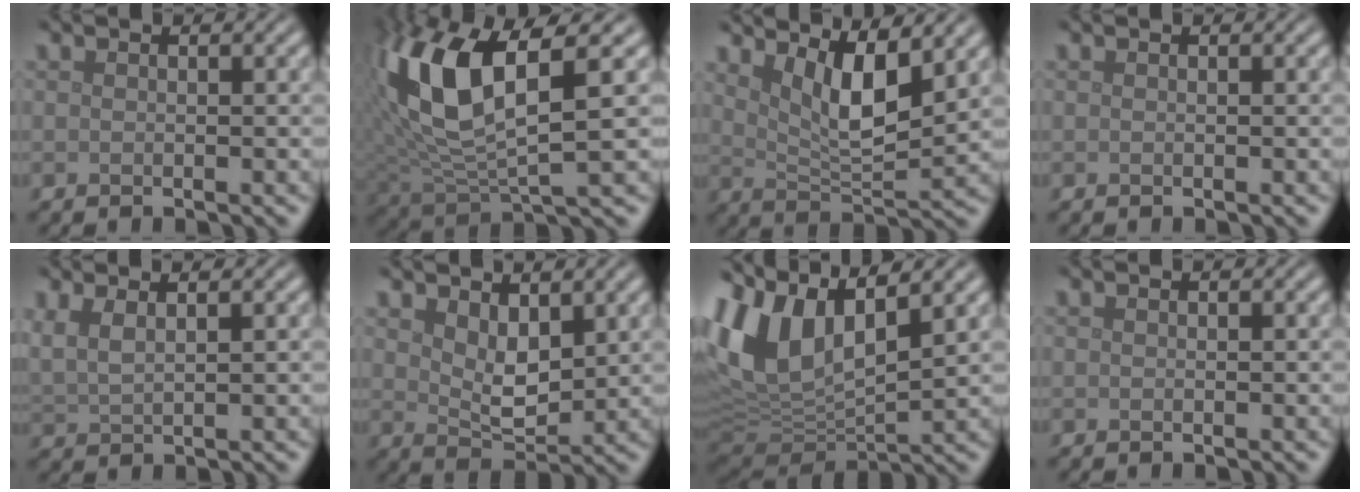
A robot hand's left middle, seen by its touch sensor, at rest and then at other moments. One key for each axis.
{"total": 10.4, "fx": 2.8, "fy": 4.1, "fz": 9.1, "tx": -0.201, "ty": 0.003, "tz": 0.052}
{"total": 5.7, "fx": 2.7, "fy": 1.7, "fz": 4.6, "tx": -0.085, "ty": -0.012, "tz": 0.054}
{"total": 0.0}
{"total": 2.9, "fx": 1.7, "fy": 1.1, "fz": 2.0, "tx": -0.048, "ty": 0.005, "tz": 0.038}
{"total": 3.5, "fx": 1.7, "fy": 1.7, "fz": 2.5, "tx": -0.051, "ty": -0.009, "tz": 0.035}
{"total": 10.0, "fx": 4.4, "fy": 5.1, "fz": 7.4, "tx": -0.175, "ty": 0.009, "tz": 0.083}
{"total": 0.0}